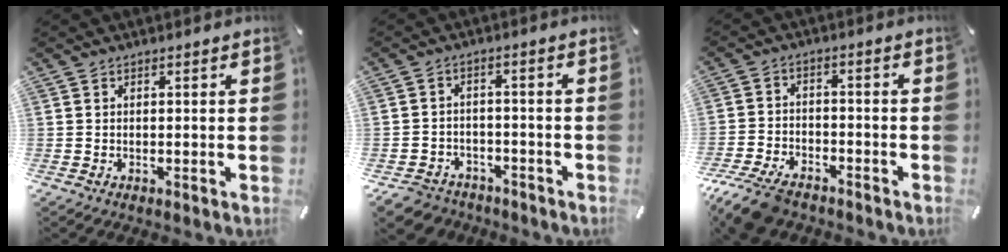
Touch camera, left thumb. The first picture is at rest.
{"total": 5.3, "force": [-3.7, 3.6, 1.2], "torque": [-0.033, 0.015, -0.075]}
{"total": 9.0, "force": [-6.9, 4.1, 4.1], "torque": [-0.087, 0.029, -0.132]}